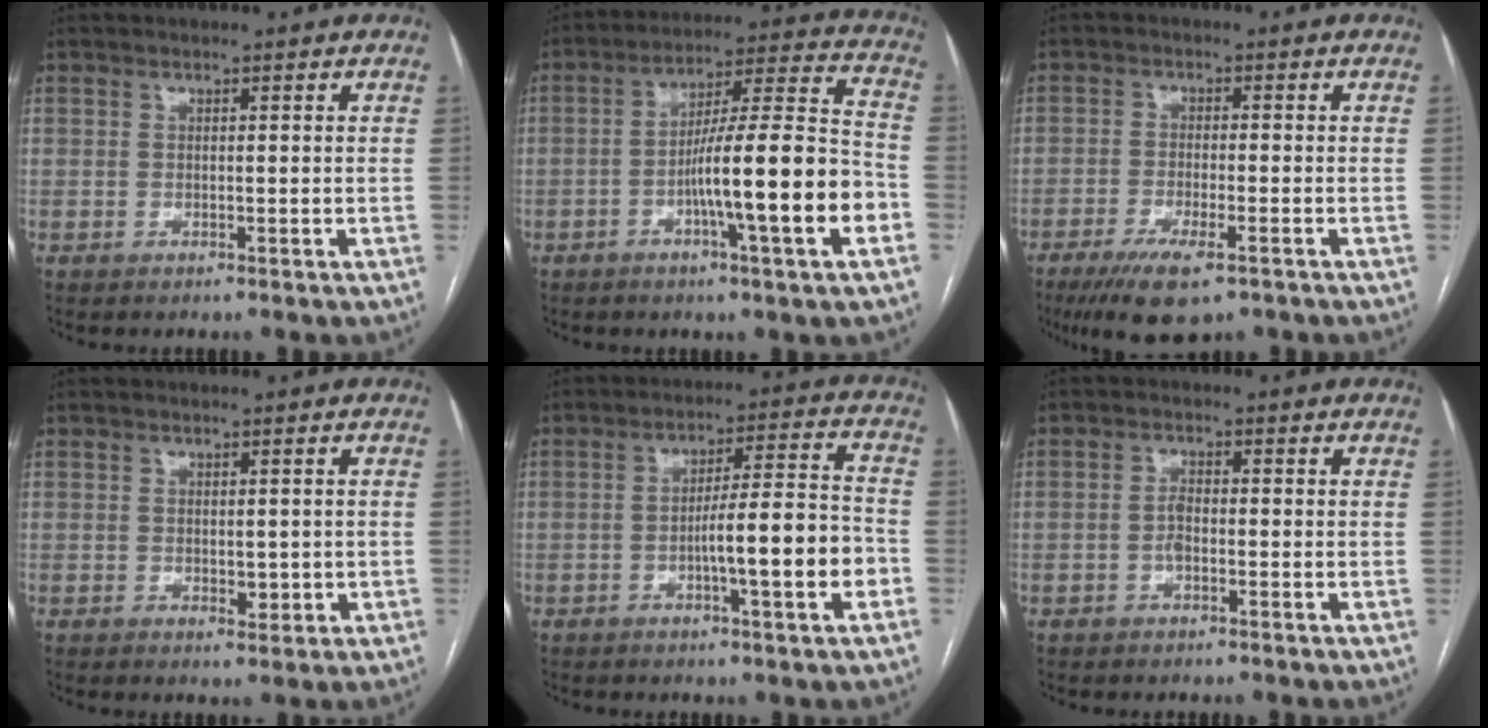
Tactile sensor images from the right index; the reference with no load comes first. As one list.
[{"total": 16.5, "force": [-5.1, 0.1, 15.7], "torque": [-0.247, 0.007, -0.082]}, {"total": 8.4, "force": [-5.4, 1.9, 6.2], "torque": [-0.112, -0.018, -0.083]}, {"total": 2.2, "force": [-0.2, 1.4, 1.7], "torque": [-0.021, -0.002, 0.004]}, {"total": 10.6, "force": [-3.1, 0.6, 10.1], "torque": [-0.156, 0.013, -0.046]}, {"total": 1.9, "force": [-0.6, 0.8, 1.6], "torque": [-0.029, 0.004, -0.013]}]